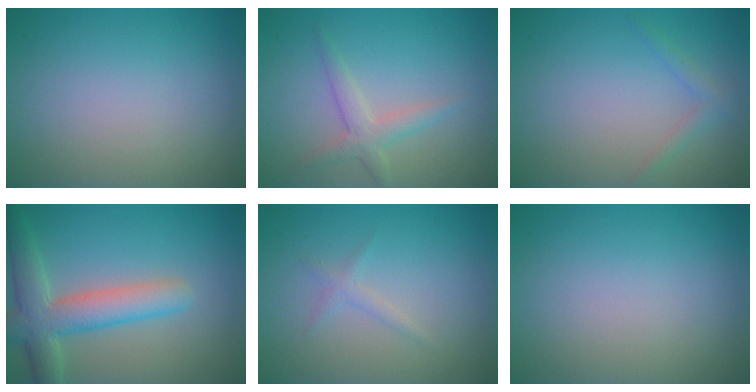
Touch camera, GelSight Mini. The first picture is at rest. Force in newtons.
{"total": 2.2, "press": 2.2, "slide": 0.1}
{"total": 1.2, "press": 1.2, "slide": 0.1}
{"total": 5.7, "press": 5.7, "slide": 0.2}
{"total": 0.9, "press": 0.9, "slide": 0.1}
{"total": 0.0}